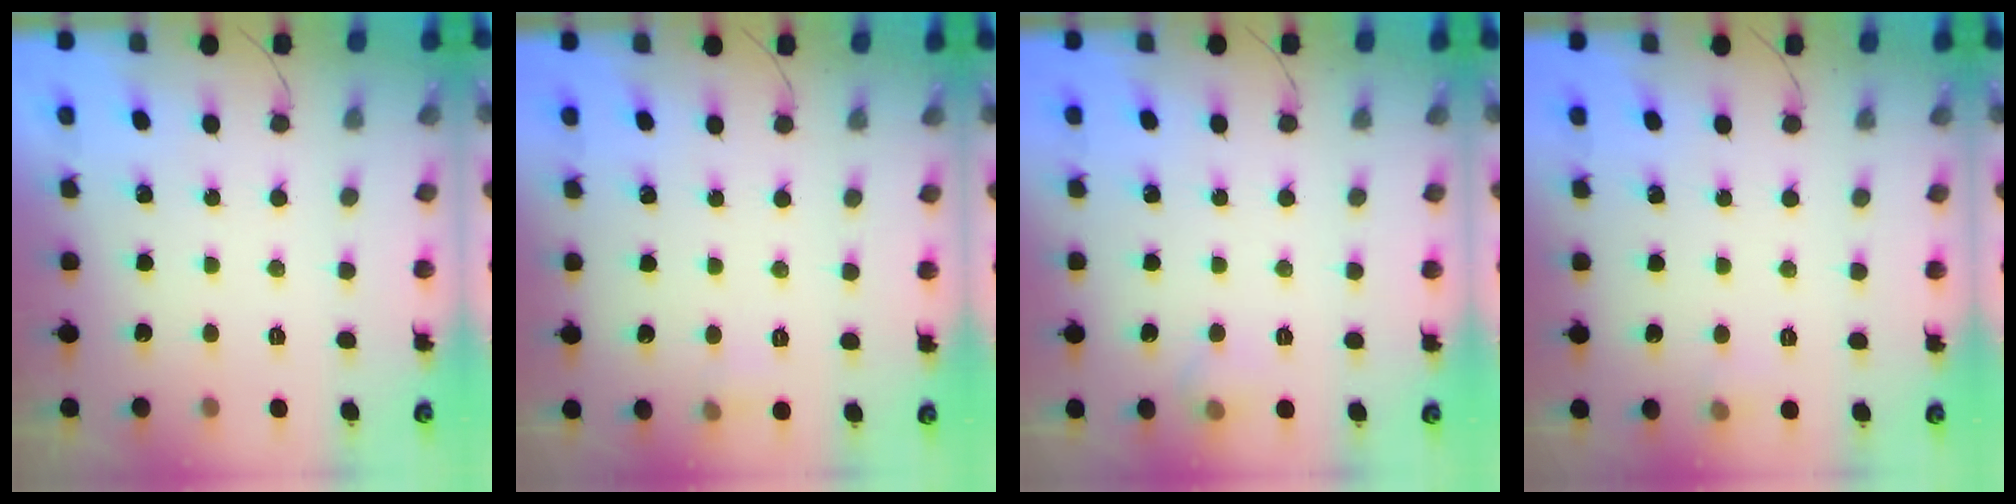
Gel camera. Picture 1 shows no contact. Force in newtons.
{"total": 4.1, "press": 3.9, "slide": 1.3}
{"total": 7.9, "press": 4.8, "slide": 6.3}
{"total": 4.3, "press": 4.0, "slide": 1.4}